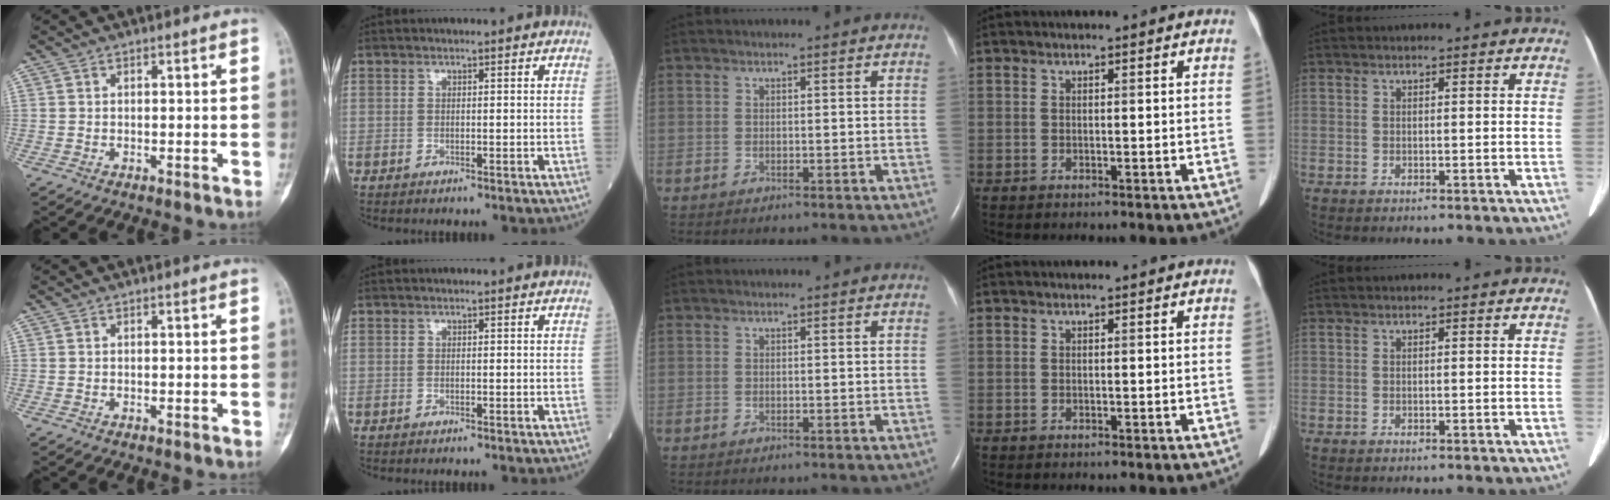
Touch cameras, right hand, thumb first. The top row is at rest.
{}